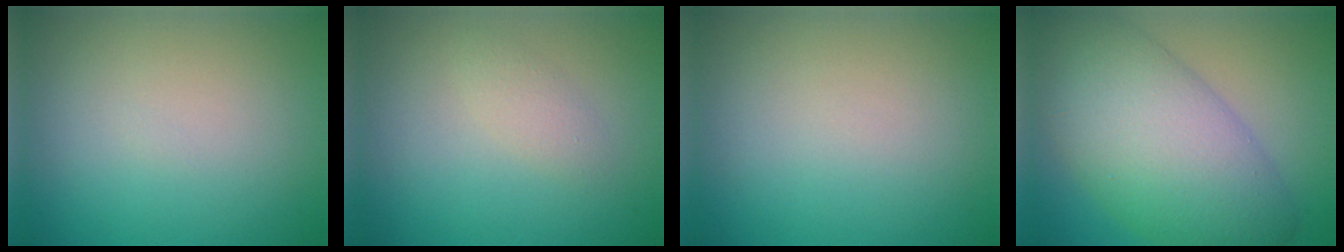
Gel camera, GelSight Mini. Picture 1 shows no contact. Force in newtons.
{"total": 1.4, "press": 1.4, "slide": 0.1}
{"total": 0.0}
{"total": 11.1, "press": 11.1, "slide": 0.3}